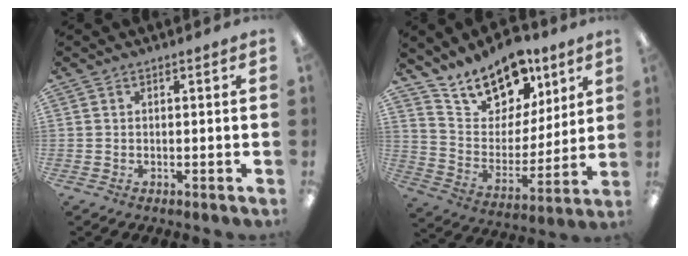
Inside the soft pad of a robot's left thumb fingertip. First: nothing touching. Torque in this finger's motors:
{"motor_torque": [1.19, 1.17, 1.35, -1.38, 0.06]}